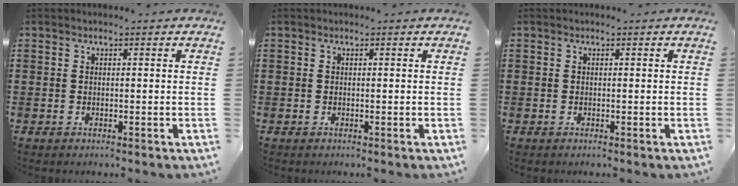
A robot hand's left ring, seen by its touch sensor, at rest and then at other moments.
{"total": 0.0}
{"total": 0.0}